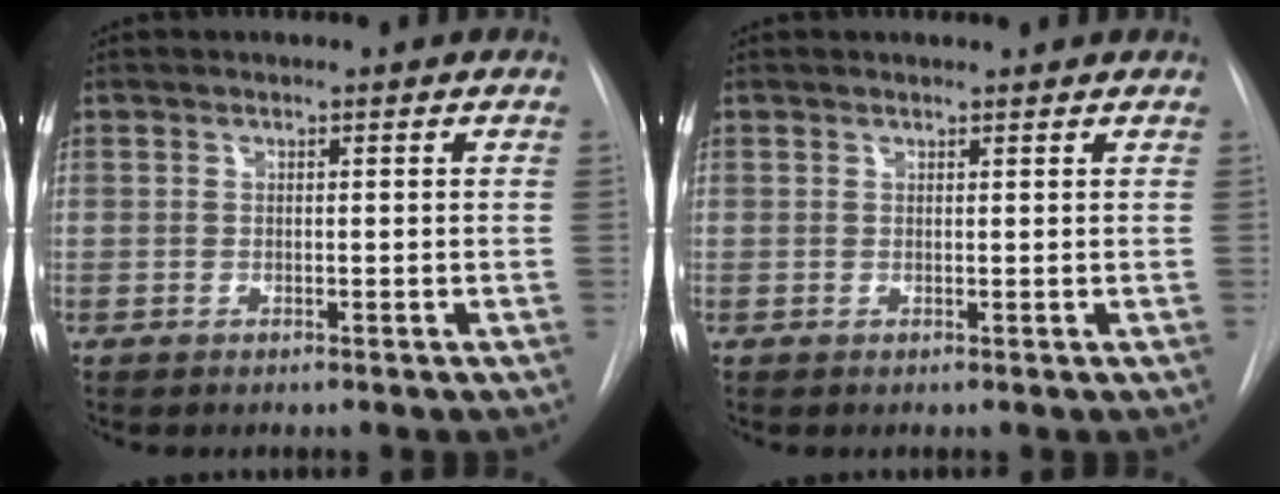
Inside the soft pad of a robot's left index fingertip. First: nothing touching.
{"total": 1.9, "force": [1.8, 0.3, 0.3], "torque": [-0.010, 0.012, 0.022]}